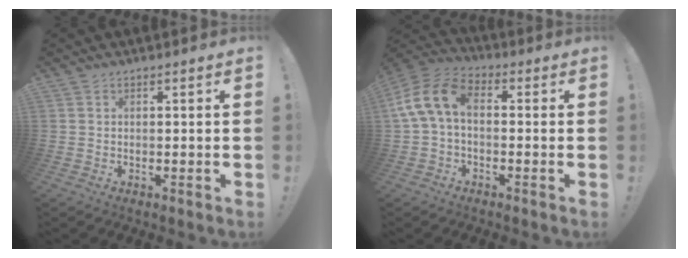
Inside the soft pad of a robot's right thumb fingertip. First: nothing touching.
{"total": 11.4, "force": [0.9, 6.9, 9.0], "torque": [-0.185, 0.016, 0.022]}